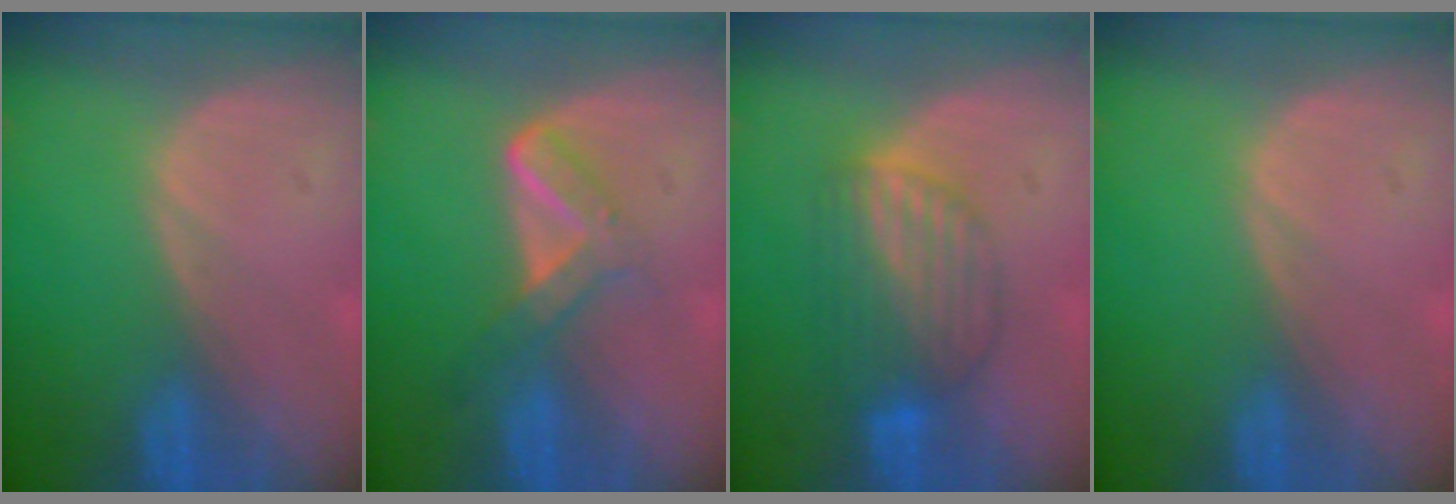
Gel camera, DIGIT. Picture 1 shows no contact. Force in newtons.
{"total": 5.5, "press": 4.7, "slide": 2.8}
{"total": 6.4, "press": 6.3, "slide": 0.7}
{"total": 0.0}